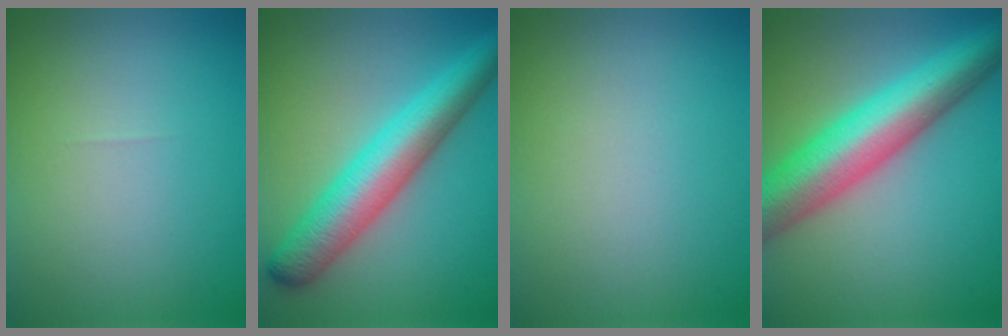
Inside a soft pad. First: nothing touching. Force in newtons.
{"total": 7.4, "press": 7.4, "slide": 0.1}
{"total": 0.0}
{"total": 10.3, "press": 10.3, "slide": 0.3}